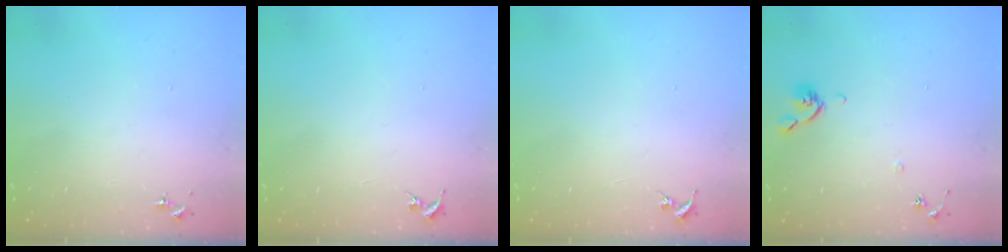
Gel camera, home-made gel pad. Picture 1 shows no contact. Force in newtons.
{"total": 0.0}
{"total": 0.0}
{"total": 6.2, "press": 6.2, "slide": 0.8}